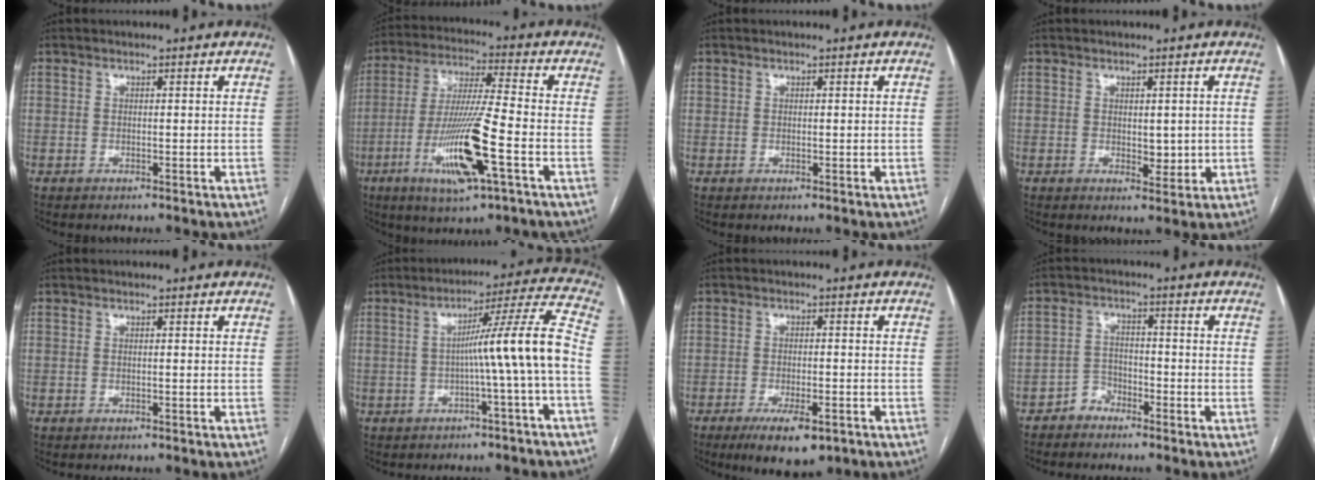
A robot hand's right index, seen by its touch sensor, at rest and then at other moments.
{"total": 14.5, "force": [-5.2, 0.6, 13.5], "torque": [-0.271, -0.019, -0.095]}
{"total": 0.5, "force": [0.2, 0.3, 0.4], "torque": [-0.009, -0.001, 0.004]}
{"total": 3.0, "force": [0.0, 1.7, 2.5], "torque": [-0.031, -0.006, 0.006]}
{"total": 0.0}
{"total": 10.4, "force": [-1.9, -2.1, 10.0], "torque": [-0.142, 0.022, -0.025]}
{"total": 8.1, "force": [-4.9, 2.4, 6.0], "torque": [-0.096, -0.013, -0.072]}
{"total": 3.1, "force": [-2.5, 1.9, 0.3], "torque": [0.000, 0.010, -0.047]}